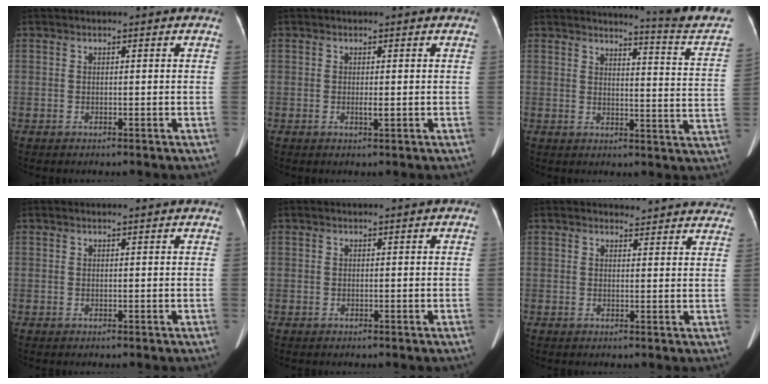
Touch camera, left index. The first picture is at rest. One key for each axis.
{"total": 1.0, "fx": -0.1, "fy": 0.1, "fz": 1.0, "tx": -0.019, "ty": -0.002, "tz": -0.001}
{"total": 12.6, "fx": 11.9, "fy": -1.9, "fz": 3.4, "tx": -0.047, "ty": -0.089, "tz": 0.126}
{"total": 0.9, "fx": 0.8, "fy": 0.0, "fz": 0.3, "tx": -0.012, "ty": 0.008, "tz": 0.014}
{"total": 0.0}
{"total": 9.9, "fx": 9.7, "fy": 2.1, "fz": 0.9, "tx": 0.023, "ty": -0.015, "tz": 0.078}